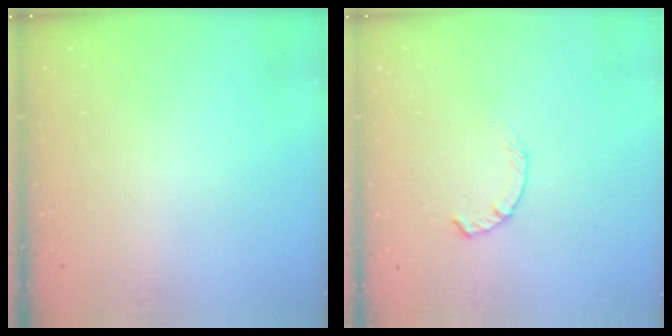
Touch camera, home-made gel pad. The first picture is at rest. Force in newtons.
{"total": 1.8, "press": 1.8, "slide": 0.3}